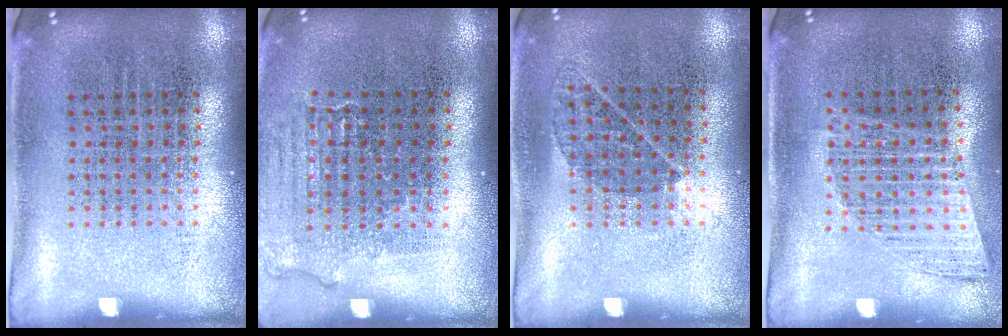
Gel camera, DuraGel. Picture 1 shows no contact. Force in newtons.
{"total": 1.1, "press": 1.1, "slide": 0.2}
{"total": 0.8, "press": 0.6, "slide": 0.4}
{"total": 1.0, "press": 1.0, "slide": 0.1}